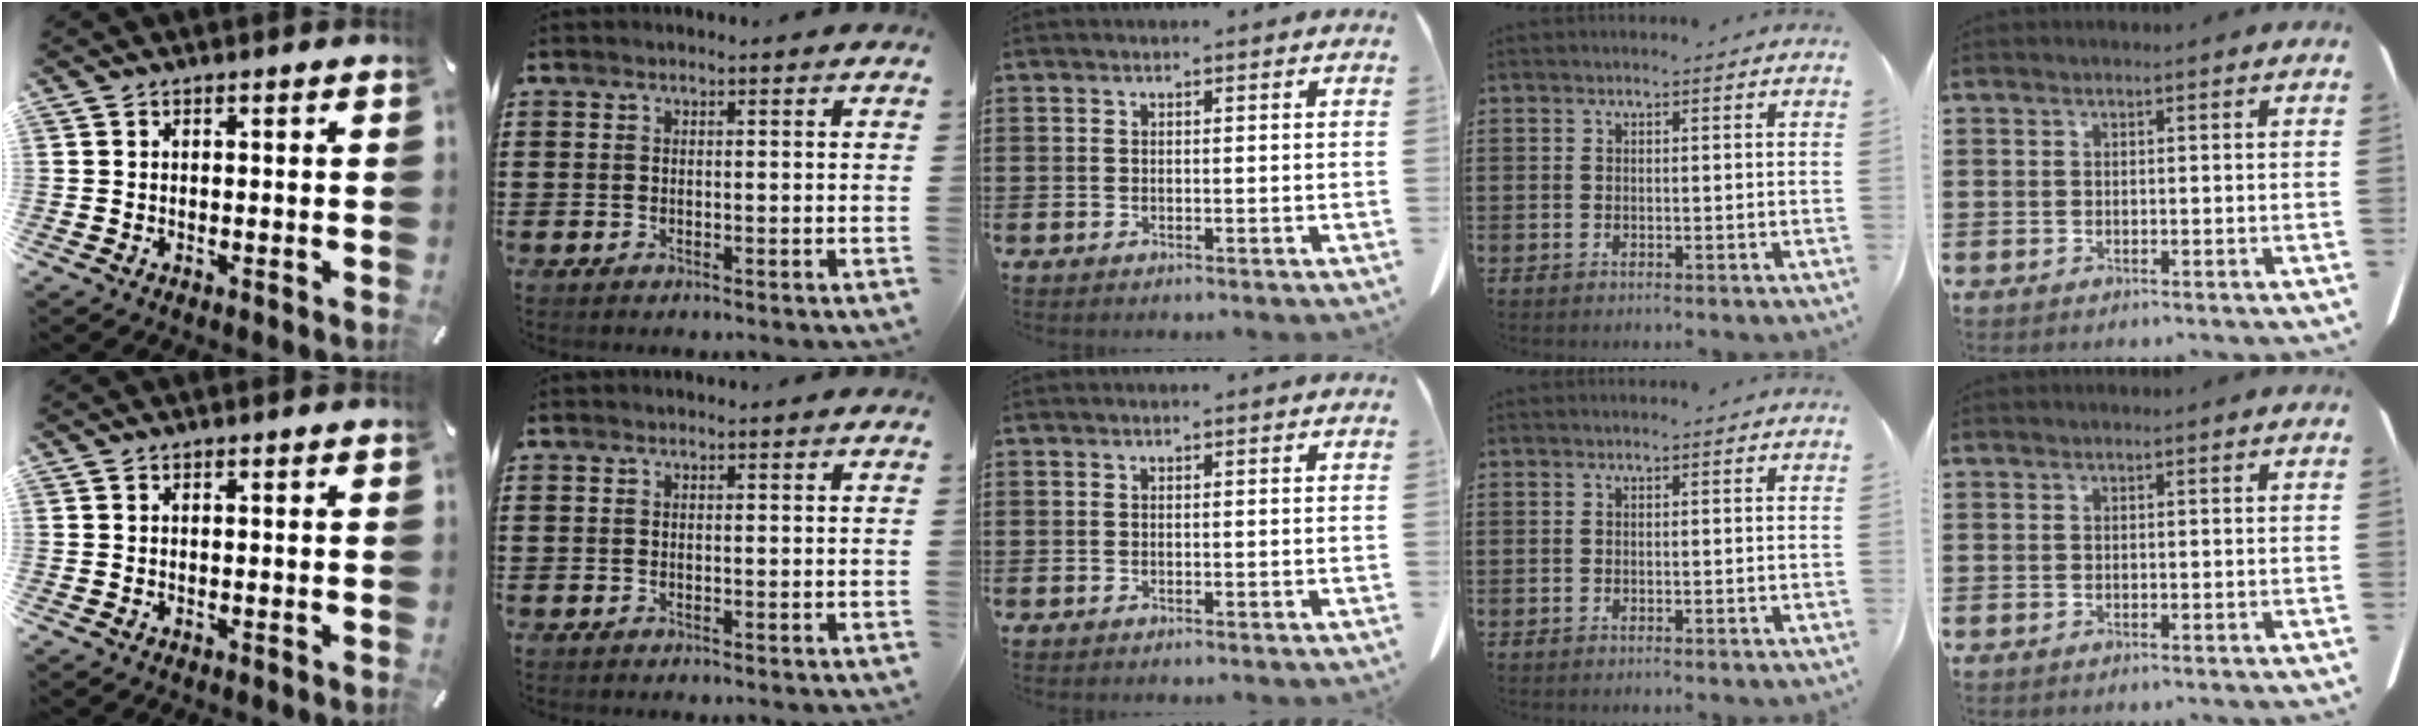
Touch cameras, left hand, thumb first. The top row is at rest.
{}